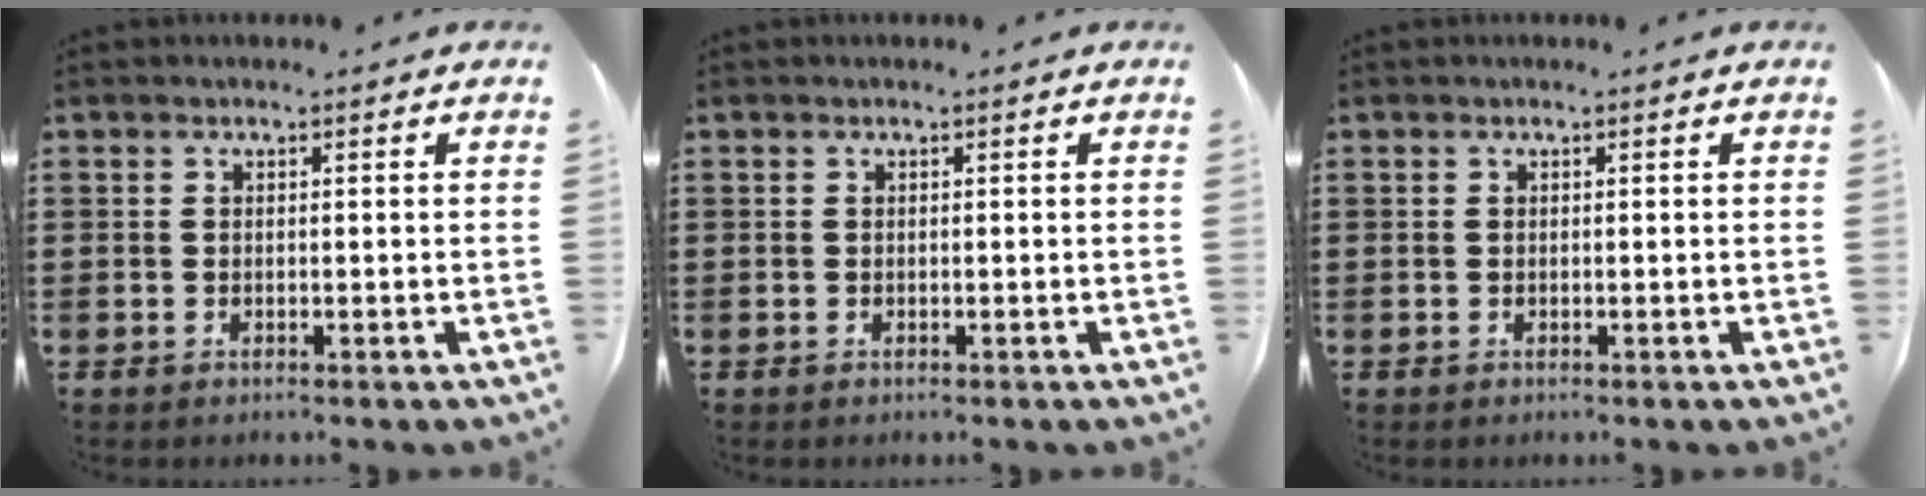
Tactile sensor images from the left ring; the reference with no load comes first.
{"total": 0.0}
{"total": 0.0}